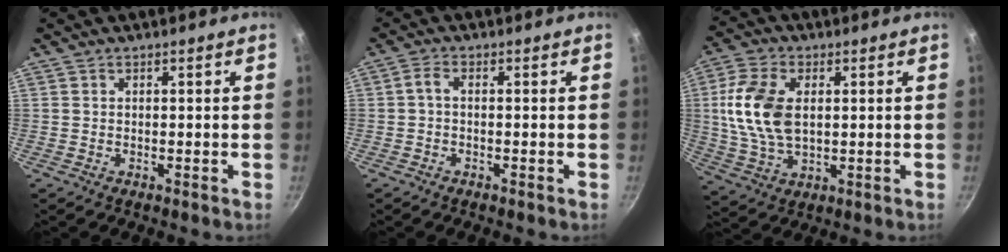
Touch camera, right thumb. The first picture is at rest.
{"total": 0.7, "force": [0.0, 0.4, 0.6], "torque": [-0.012, 0.004, -0.001]}
{"total": 13.2, "force": [1.8, 8.0, 10.4], "torque": [-0.198, -0.002, 0.034]}